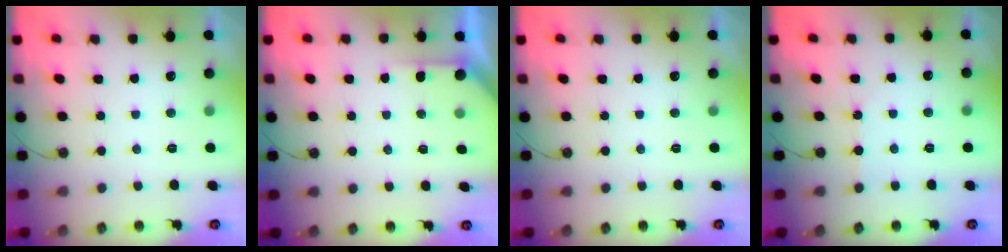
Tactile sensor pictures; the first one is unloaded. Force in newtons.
{"total": 2.9, "press": 2.9, "slide": 0.2}
{"total": 0.0}
{"total": 1.3, "press": 1.2, "slide": 0.3}